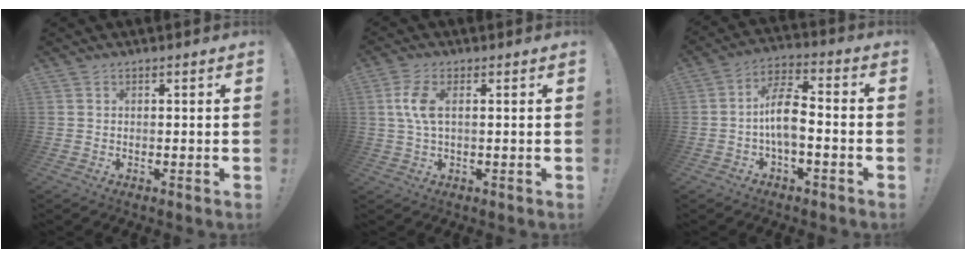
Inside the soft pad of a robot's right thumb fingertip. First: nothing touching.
{"total": 6.6, "force": [1.1, 2.9, 5.8], "torque": [-0.113, -0.001, 0.017]}
{"total": 10.5, "force": [-1.9, 5.1, 9.0], "torque": [-0.166, 0.013, -0.035]}